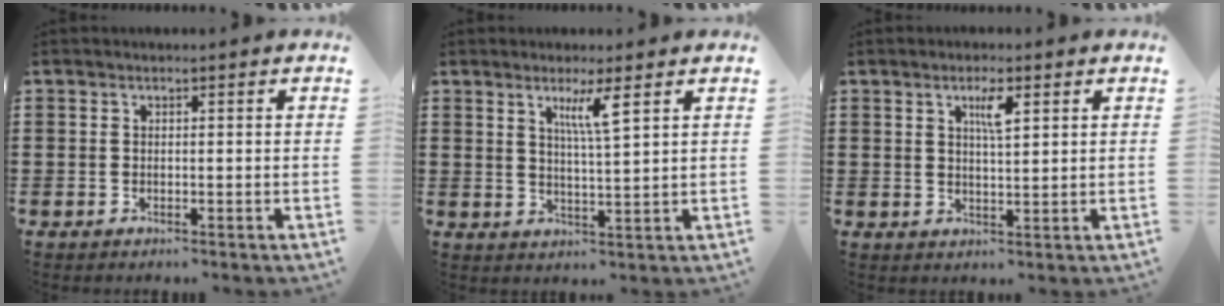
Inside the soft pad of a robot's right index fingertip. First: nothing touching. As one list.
[{"total": 4.3, "force": [2.5, -0.1, 3.6], "torque": [-0.069, -0.005, 0.039]}, {"total": 3.6, "force": [1.7, 0.8, 3.1], "torque": [-0.050, 0.001, 0.022]}]